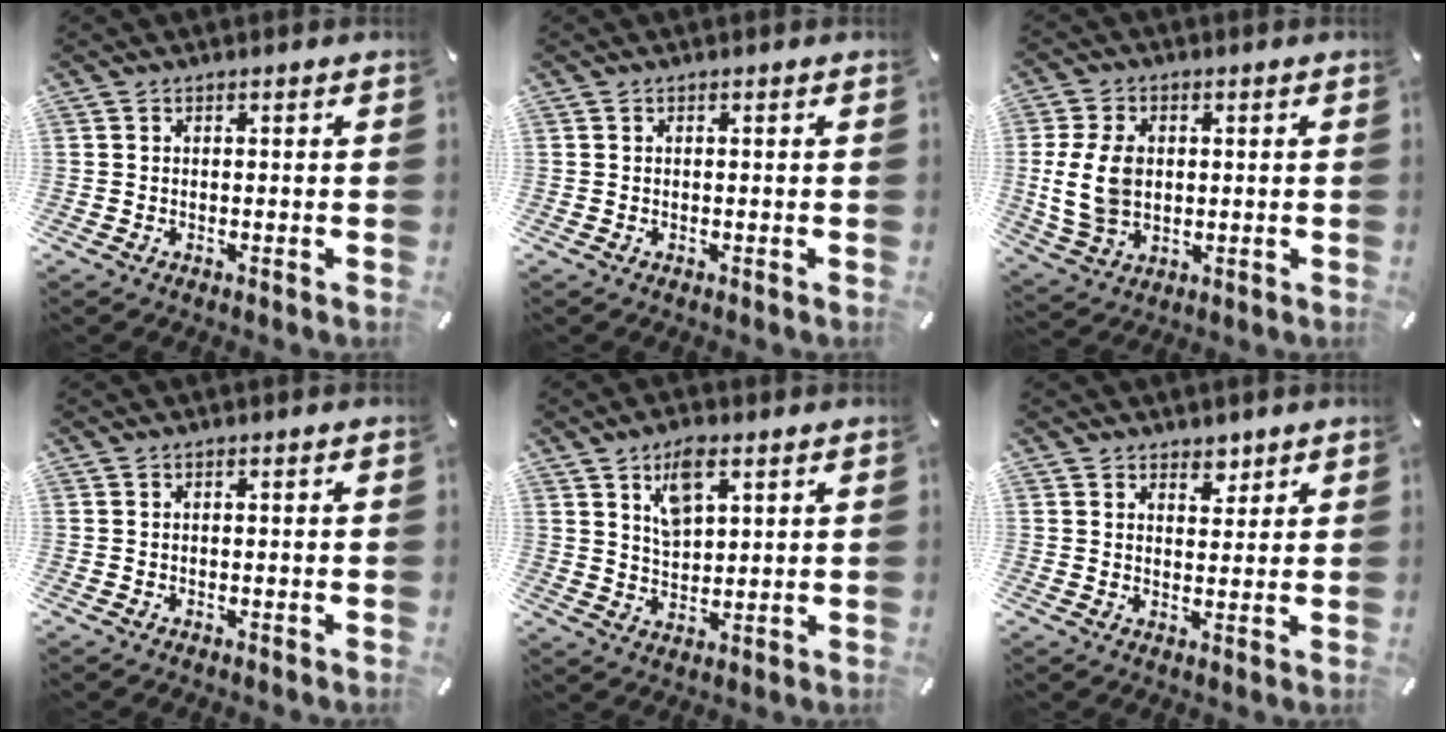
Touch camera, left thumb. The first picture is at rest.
{"total": 0.0}
{"total": 10.9, "force": [0.7, 8.2, 7.1], "torque": [-0.170, 0.006, 0.012]}
{"total": 0.0}
{"total": 7.3, "force": [4.1, 3.9, 4.7], "torque": [-0.080, -0.009, 0.070]}
{"total": 3.6, "force": [2.8, 2.3, 0.4], "torque": [0.017, -0.017, 0.045]}